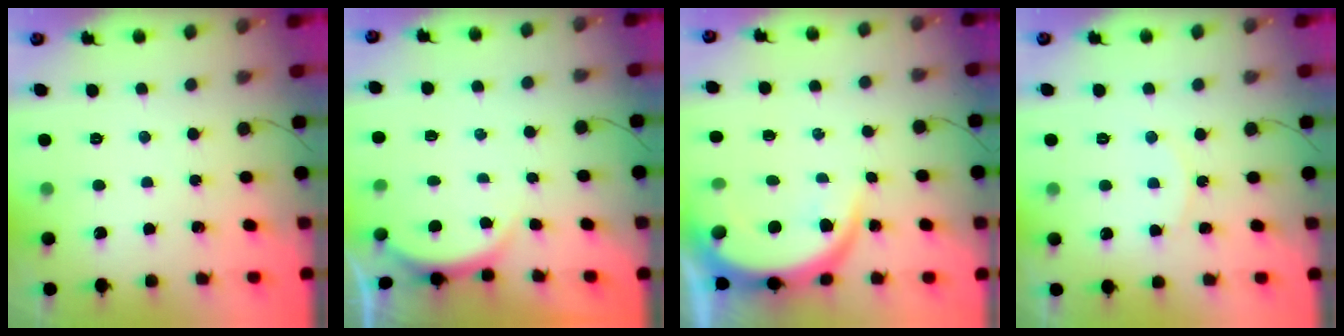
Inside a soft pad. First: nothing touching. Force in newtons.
{"total": 2.9, "press": 2.2, "slide": 1.8}
{"total": 9.2, "press": 9.1, "slide": 1.2}
{"total": 5.3, "press": 5.2, "slide": 0.5}